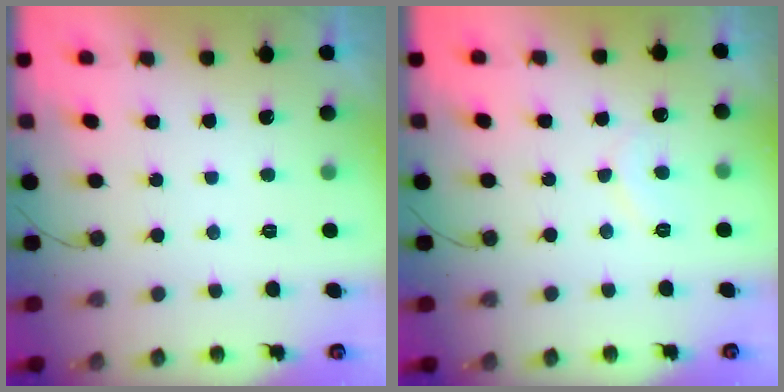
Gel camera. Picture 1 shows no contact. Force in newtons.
{"total": 6.4, "press": 6.4, "slide": 0.5}